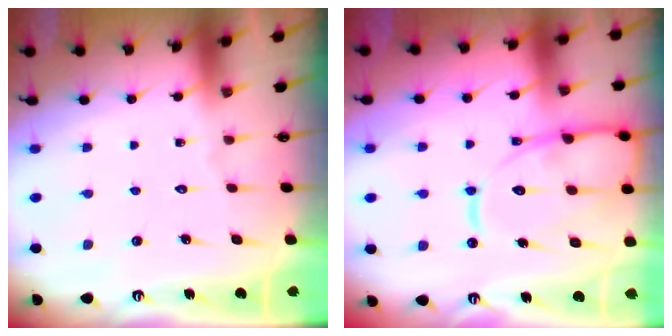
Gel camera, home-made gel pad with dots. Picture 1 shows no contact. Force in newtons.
{"total": 17.5, "press": 17.4, "slide": 1.6}